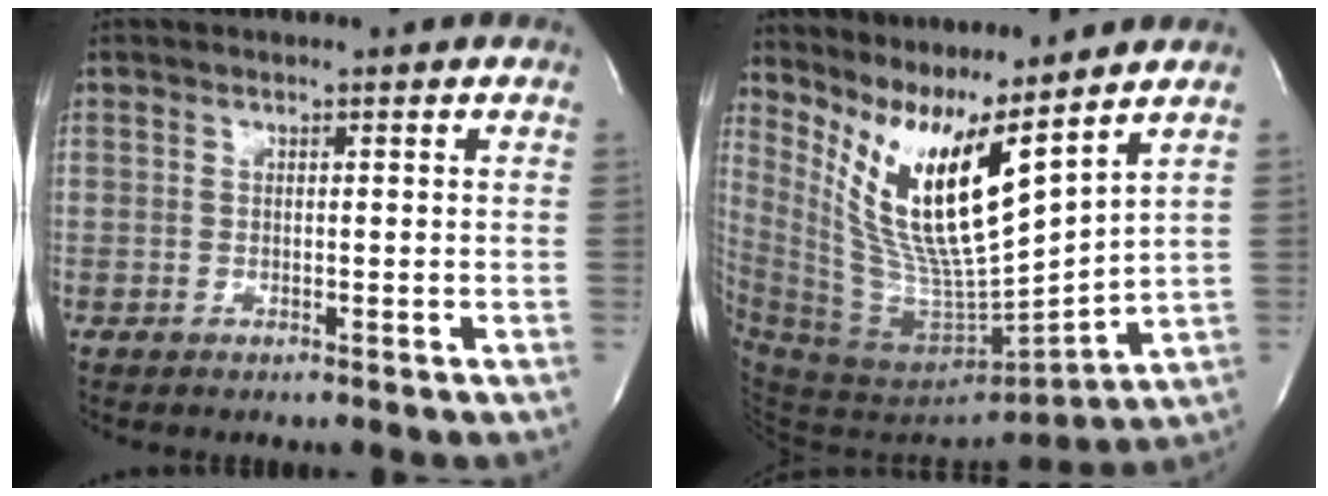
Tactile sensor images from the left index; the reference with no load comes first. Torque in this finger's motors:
{"motor_torque": [1.77, -0.37, 1.05, 0.21]}